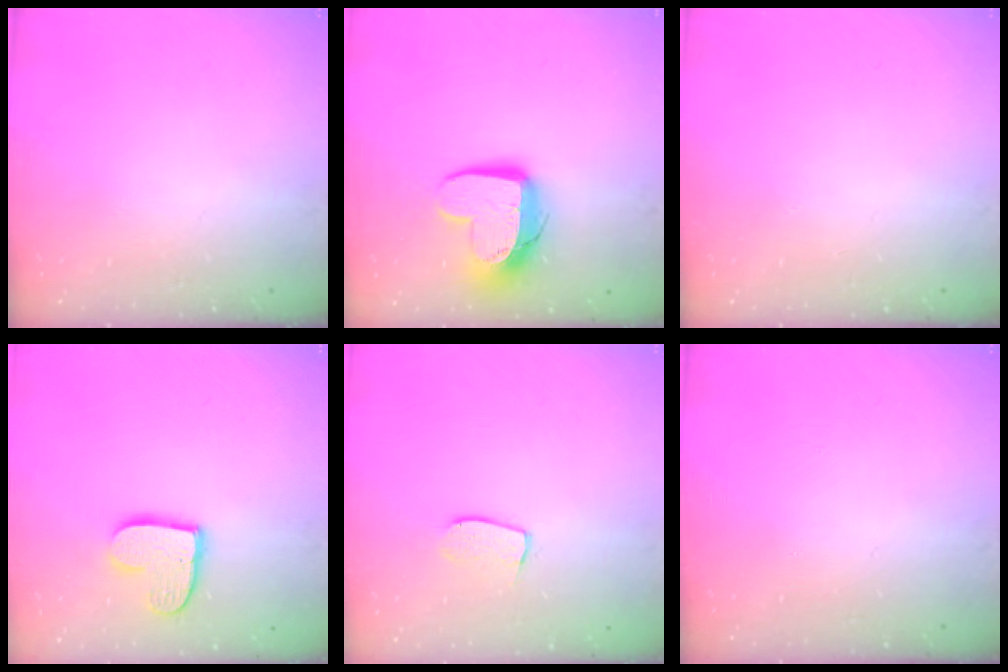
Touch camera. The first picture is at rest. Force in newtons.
{"total": 13.2, "press": 13.2, "slide": 1.1}
{"total": 0.0}
{"total": 12.1, "press": 12.0, "slide": 0.9}
{"total": 6.6, "press": 6.5, "slide": 0.5}
{"total": 0.0}